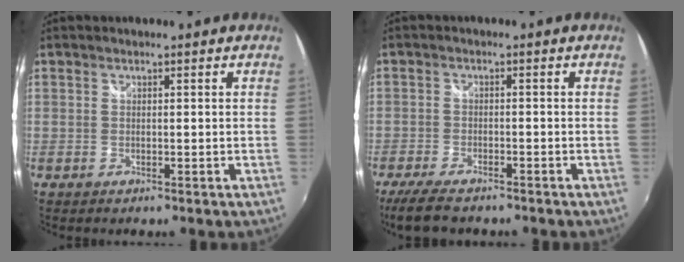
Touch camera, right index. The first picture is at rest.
{"total": 8.0, "force": [-6.5, 2.2, 4.0], "torque": [-0.105, -0.024, -0.116]}